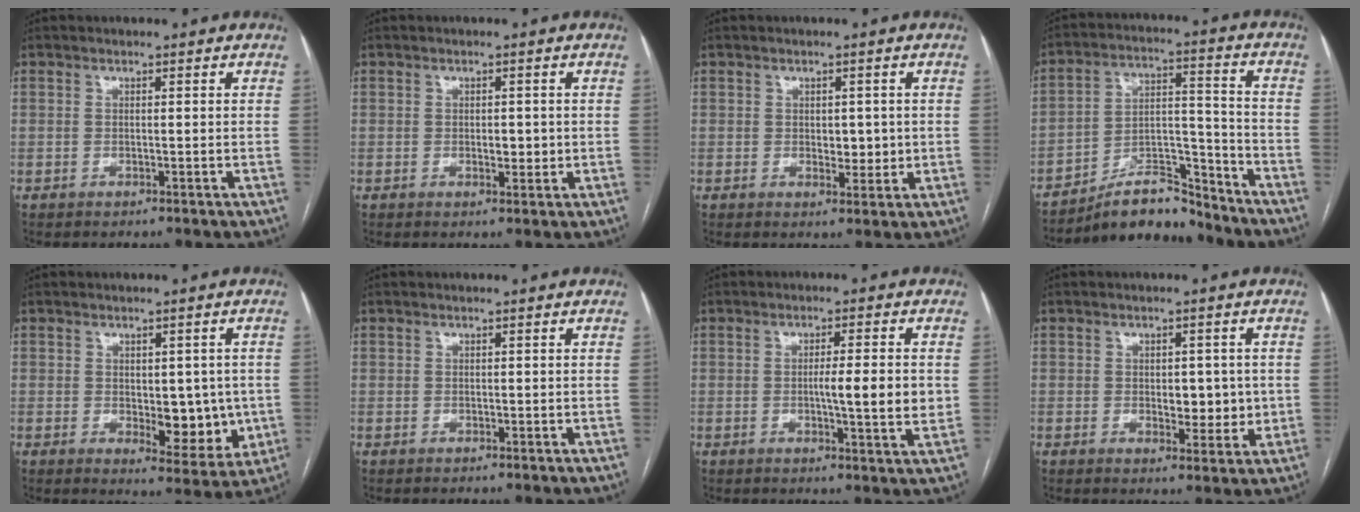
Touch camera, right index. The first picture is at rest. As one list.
[{"total": 2.2, "force": [-0.2, 1.1, 1.8], "torque": [-0.027, -0.001, 0.001]}, {"total": 3.2, "force": [0.1, 1.9, 2.5], "torque": [-0.030, -0.002, 0.007]}, {"total": 10.9, "force": [-9.9, 3.0, 3.4], "torque": [-0.050, 0.041, -0.171]}, {"total": 8.2, "force": [-0.6, 4.2, 7.0], "torque": [-0.072, -0.005, 0.005]}, {"total": 0.0}, {"total": 6.7, "force": [-0.1, 0.4, 6.7], "torque": [-0.100, -0.008, -0.003]}, {"total": 5.2, "force": [-0.1, 2.9, 4.4], "torque": [-0.051, -0.001, 0.006]}]